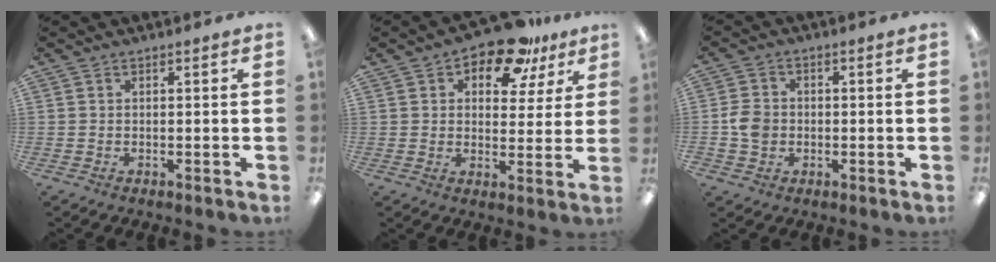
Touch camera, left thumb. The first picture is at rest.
{"total": 11.4, "force": [7.9, 5.5, 6.1], "torque": [-0.081, -0.040, 0.136]}
{"total": 5.4, "force": [-0.9, 4.6, 2.6], "torque": [-0.045, 0.004, -0.017]}